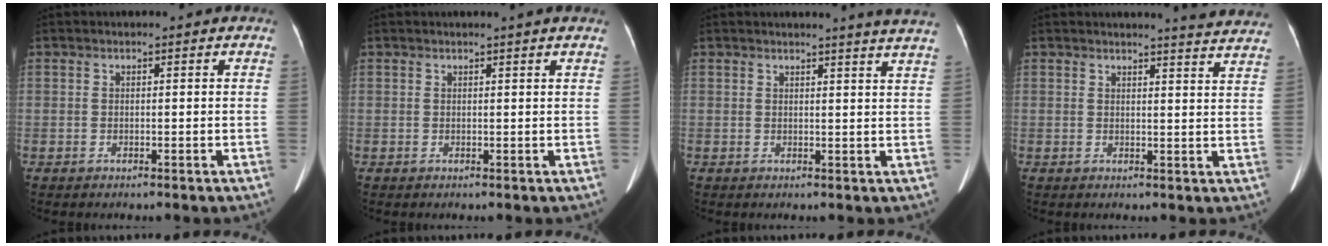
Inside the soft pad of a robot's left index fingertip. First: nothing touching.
{"total": 1.4, "force": [1.2, -0.4, 0.7], "torque": [-0.018, -0.002, 0.020]}
{"total": 7.9, "force": [7.2, -1.1, 2.9], "torque": [-0.031, -0.026, 0.059]}
{"total": 9.3, "force": [9.1, -0.5, 2.1], "torque": [-0.021, -0.042, 0.080]}